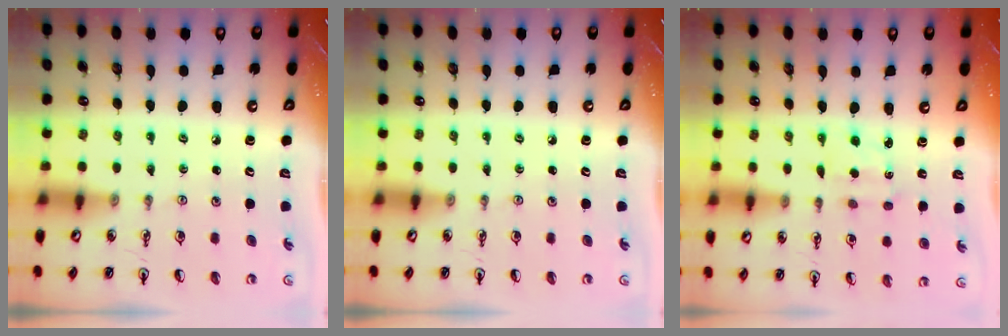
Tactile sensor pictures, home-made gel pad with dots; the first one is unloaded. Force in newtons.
{"total": 0.0}
{"total": 1.8, "press": 1.6, "slide": 0.7}